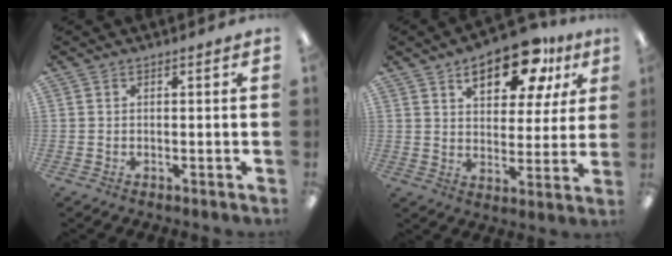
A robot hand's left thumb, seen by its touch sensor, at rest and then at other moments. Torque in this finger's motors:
{"motor_torque": [0.36, 0.45, -0.09, -0.04, 0.09]}